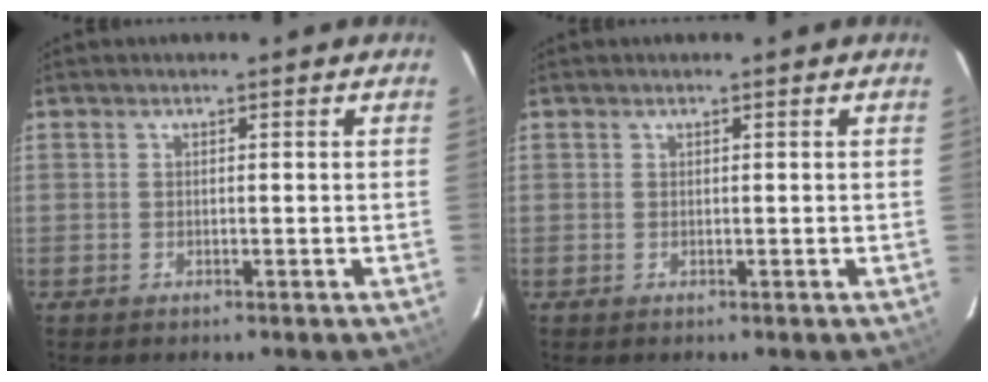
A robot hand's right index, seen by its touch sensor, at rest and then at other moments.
{"total": 0.0}